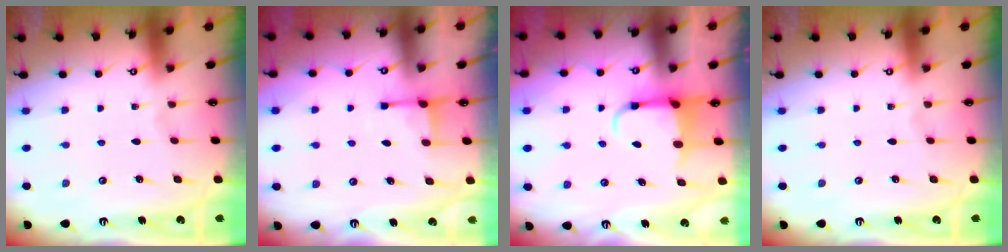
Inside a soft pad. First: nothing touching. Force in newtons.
{"total": 2.7, "press": 2.6, "slide": 0.7}
{"total": 3.8, "press": 3.7, "slide": 1.0}
{"total": 0.0}